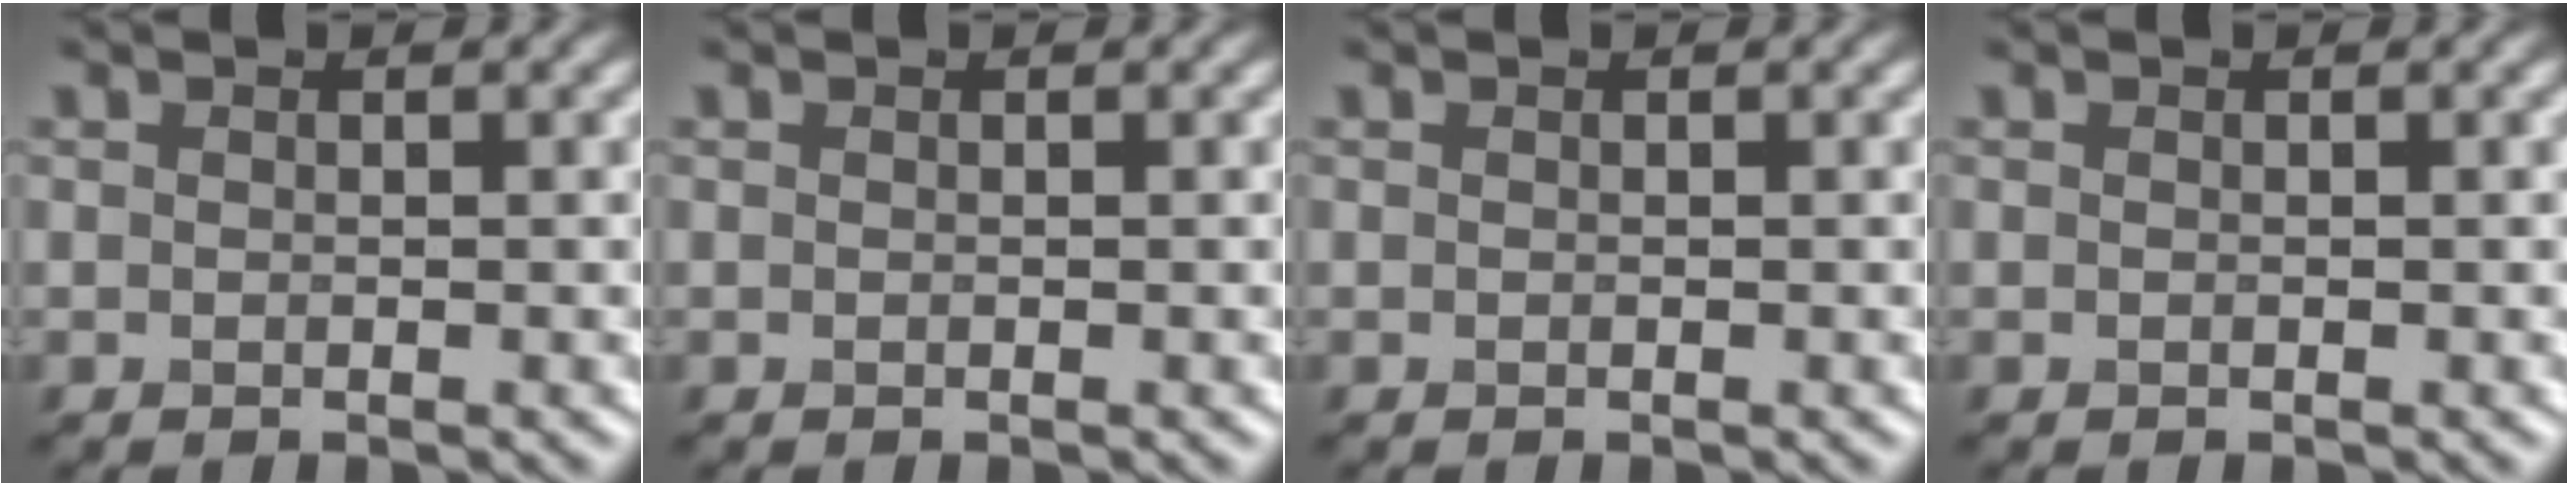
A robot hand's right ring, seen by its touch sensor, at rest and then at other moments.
{"total": 0.0}
{"total": 0.0}
{"total": 0.0}